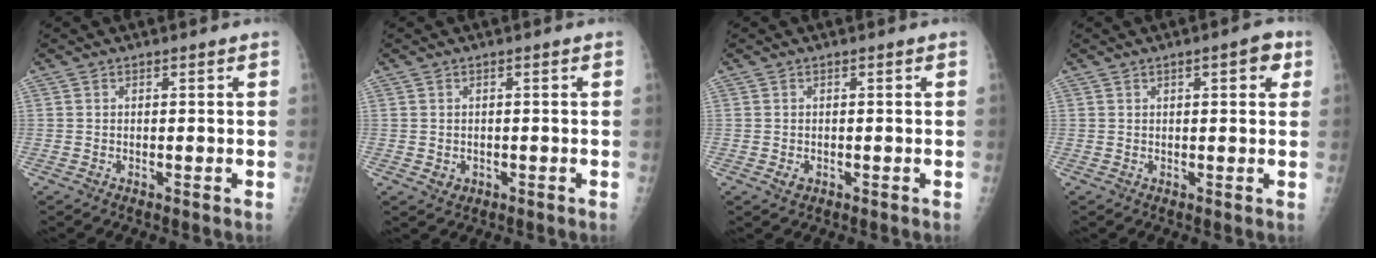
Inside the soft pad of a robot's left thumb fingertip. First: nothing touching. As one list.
[{"total": 1.6, "force": [-0.5, 1.4, 0.6], "torque": [-0.001, 0.001, 0.001]}, {"total": 1.2, "force": [-0.5, 0.9, 0.6], "torque": [-0.004, 0.000, -0.004]}, {"total": 4.3, "force": [1.8, 1.6, 3.6], "torque": [-0.035, 0.001, 0.017]}]